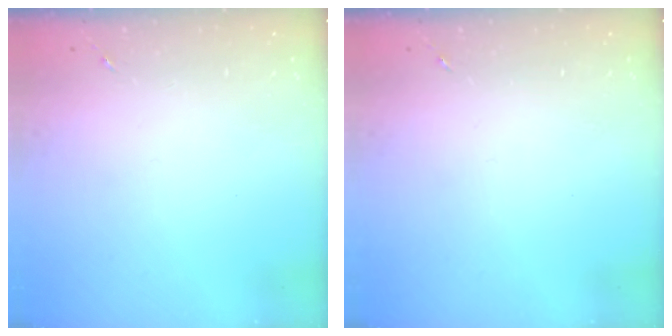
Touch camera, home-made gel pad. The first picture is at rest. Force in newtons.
{"total": 0.0}